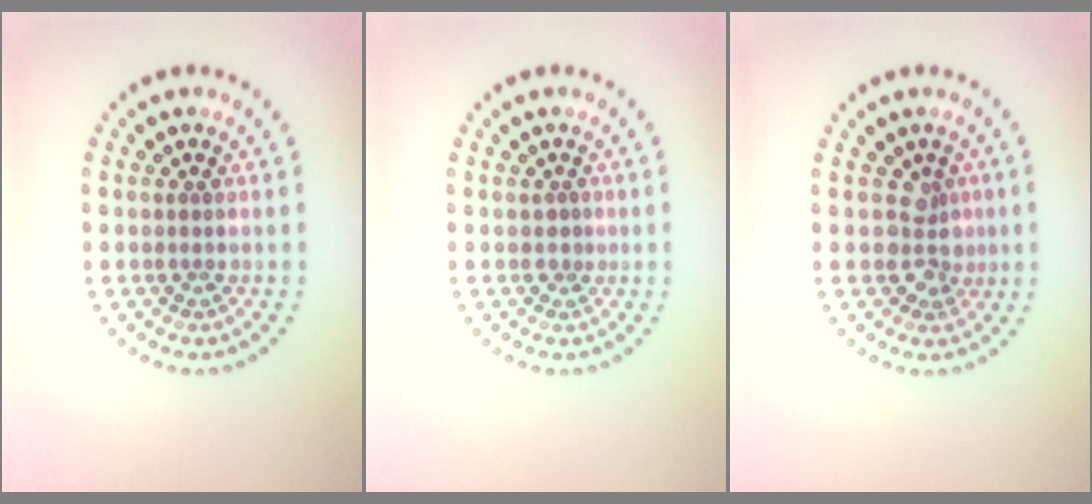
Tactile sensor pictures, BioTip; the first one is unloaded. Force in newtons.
{"total": 0.6, "press": 0.3, "slide": 0.5}
{"total": 2.3, "press": 2.0, "slide": 1.1}